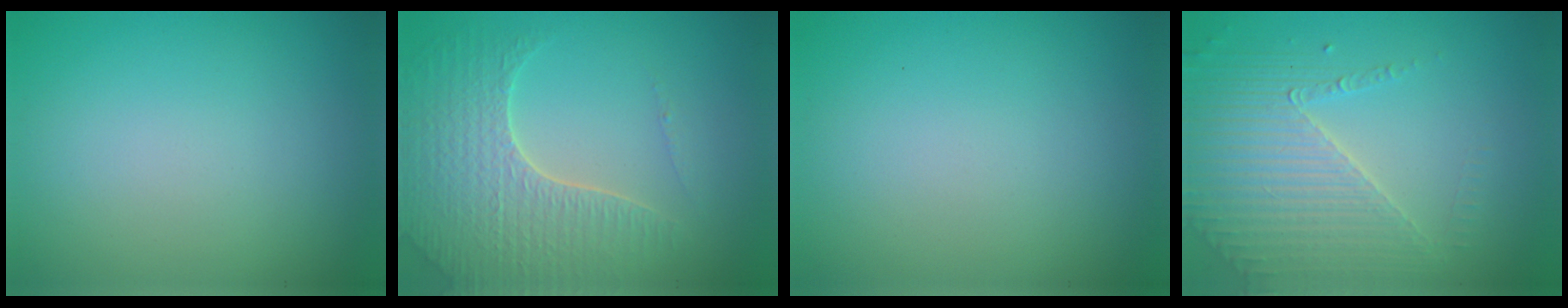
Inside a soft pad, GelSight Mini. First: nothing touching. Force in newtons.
{"total": 5.0, "press": 4.5, "slide": 2.3}
{"total": 0.0}
{"total": 3.9, "press": 3.7, "slide": 1.3}